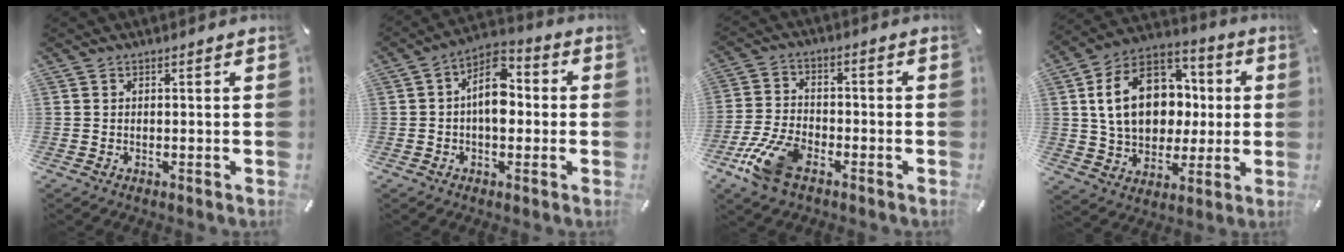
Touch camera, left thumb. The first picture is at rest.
{"total": 9.7, "force": [-0.2, 6.2, 7.5], "torque": [-0.117, 0.006, -0.004]}
{"total": 11.1, "force": [-5.9, 6.0, 7.2], "torque": [-0.154, 0.021, -0.108]}
{"total": 19.4, "force": [2.6, 14.9, 12.3], "torque": [-0.234, 0.010, 0.052]}